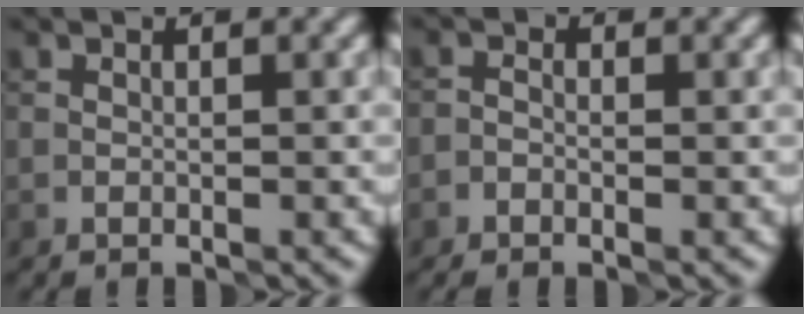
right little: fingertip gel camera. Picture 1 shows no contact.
{"total": 1.2, "force": [-0.6, 0.7, 0.8], "torque": [-0.012, 0.003, -0.015]}